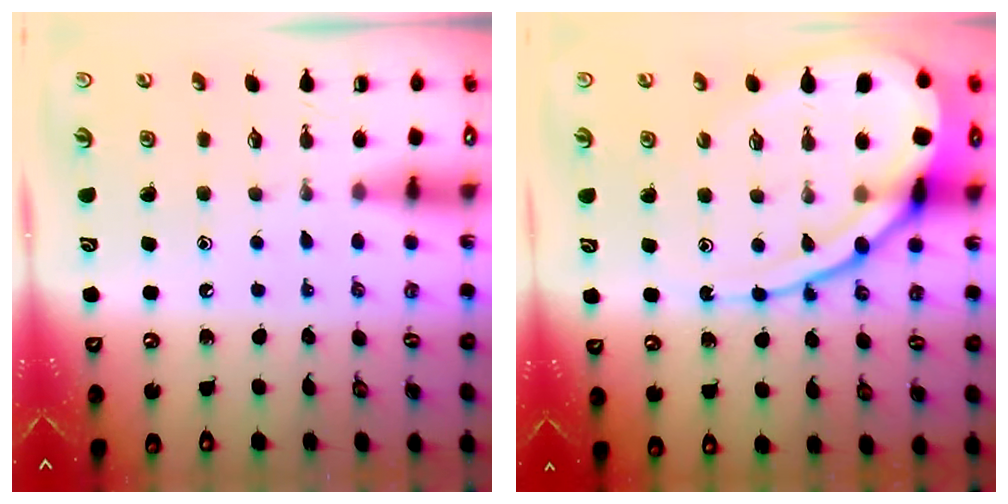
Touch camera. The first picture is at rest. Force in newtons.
{"total": 16.9, "press": 16.8, "slide": 1.5}